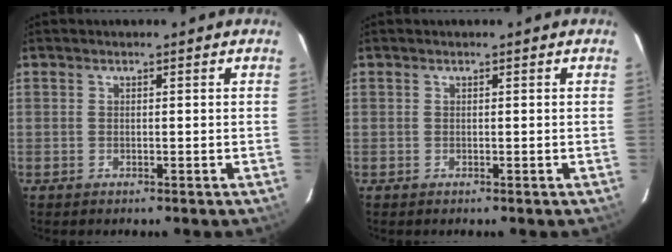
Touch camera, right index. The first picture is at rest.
{"total": 0.0}